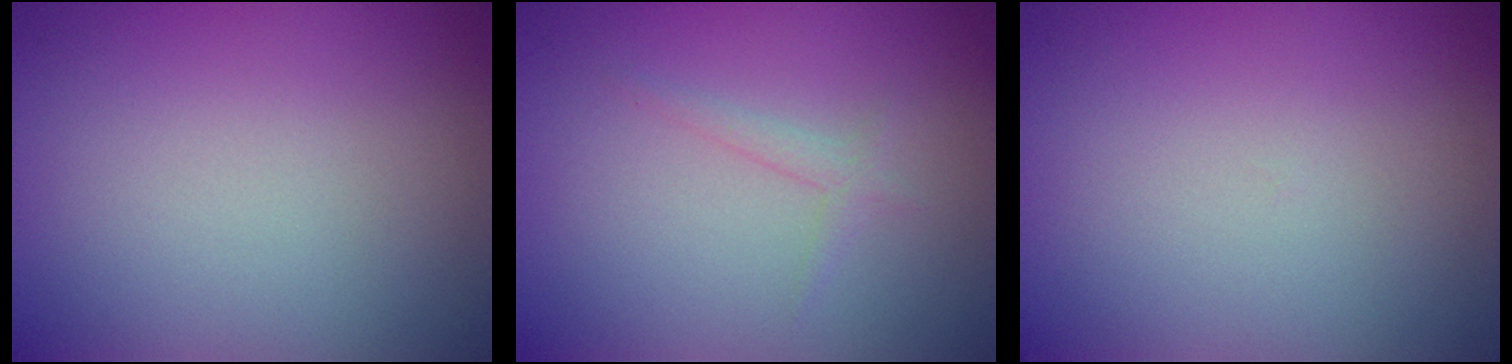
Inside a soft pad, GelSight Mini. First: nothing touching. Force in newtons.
{"total": 1.0, "press": 1.0, "slide": 0.1}
{"total": 0.0}